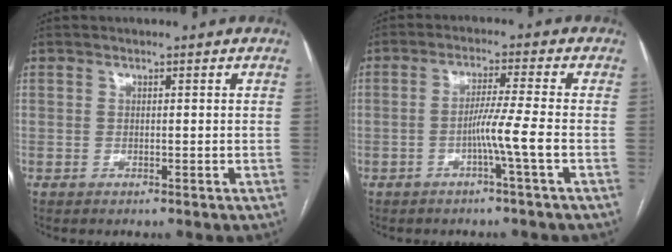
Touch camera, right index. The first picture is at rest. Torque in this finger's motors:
{"motor_torque": [0.52, -0.15, 0.50, 0.10]}